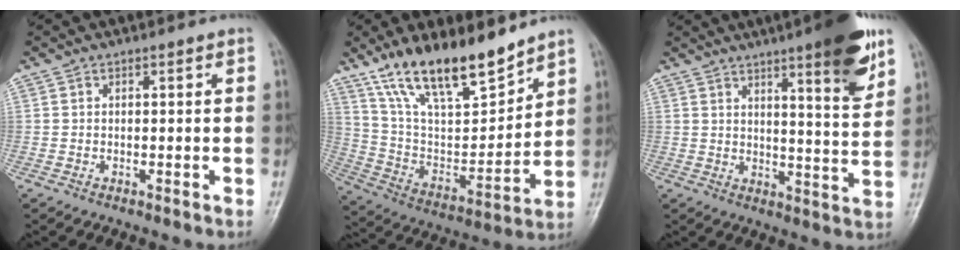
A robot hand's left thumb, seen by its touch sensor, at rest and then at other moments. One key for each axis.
{"total": 19.4, "fx": 14.5, "fy": 6.1, "fz": 11.3, "tx": -0.162, "ty": -0.073, "tz": 0.269}
{"total": 13.3, "fx": 8.0, "fy": 1.9, "fz": 10.5, "tx": -0.127, "ty": -0.044, "tz": 0.110}